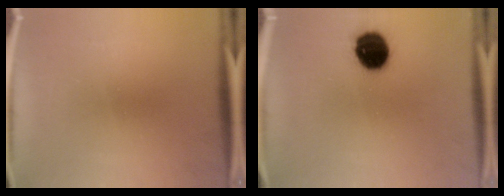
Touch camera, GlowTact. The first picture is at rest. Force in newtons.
{"total": 12.0}